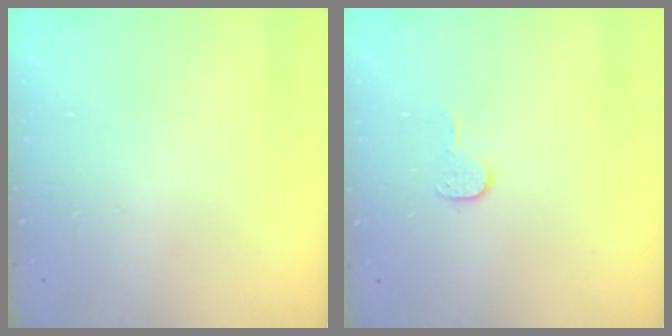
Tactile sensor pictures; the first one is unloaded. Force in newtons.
{"total": 5.7, "press": 5.7, "slide": 0.3}